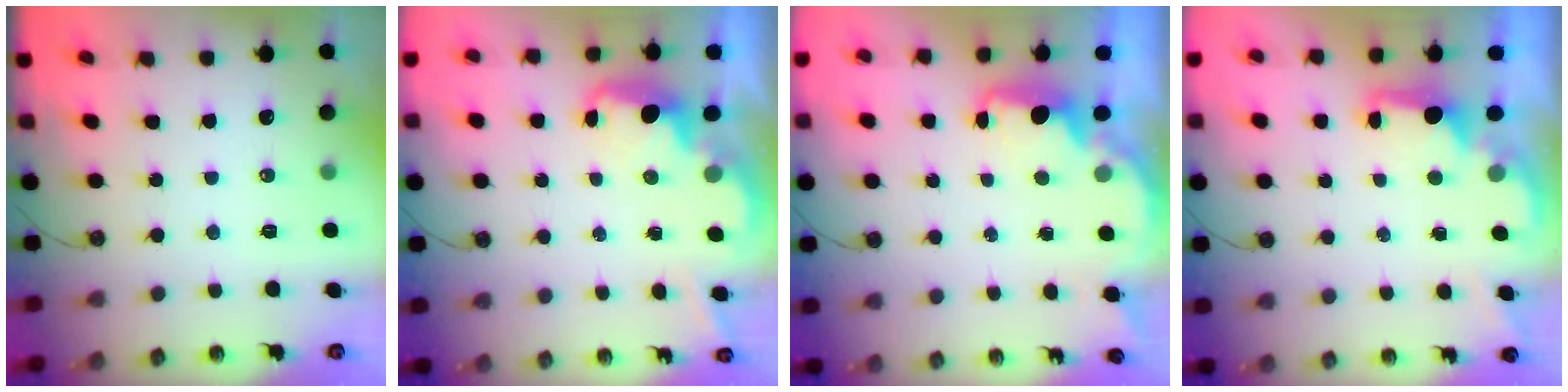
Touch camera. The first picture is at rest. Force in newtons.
{"total": 2.8, "press": 2.8, "slide": 0.5}
{"total": 2.5, "press": 2.3, "slide": 0.8}
{"total": 1.9, "press": 1.7, "slide": 0.7}